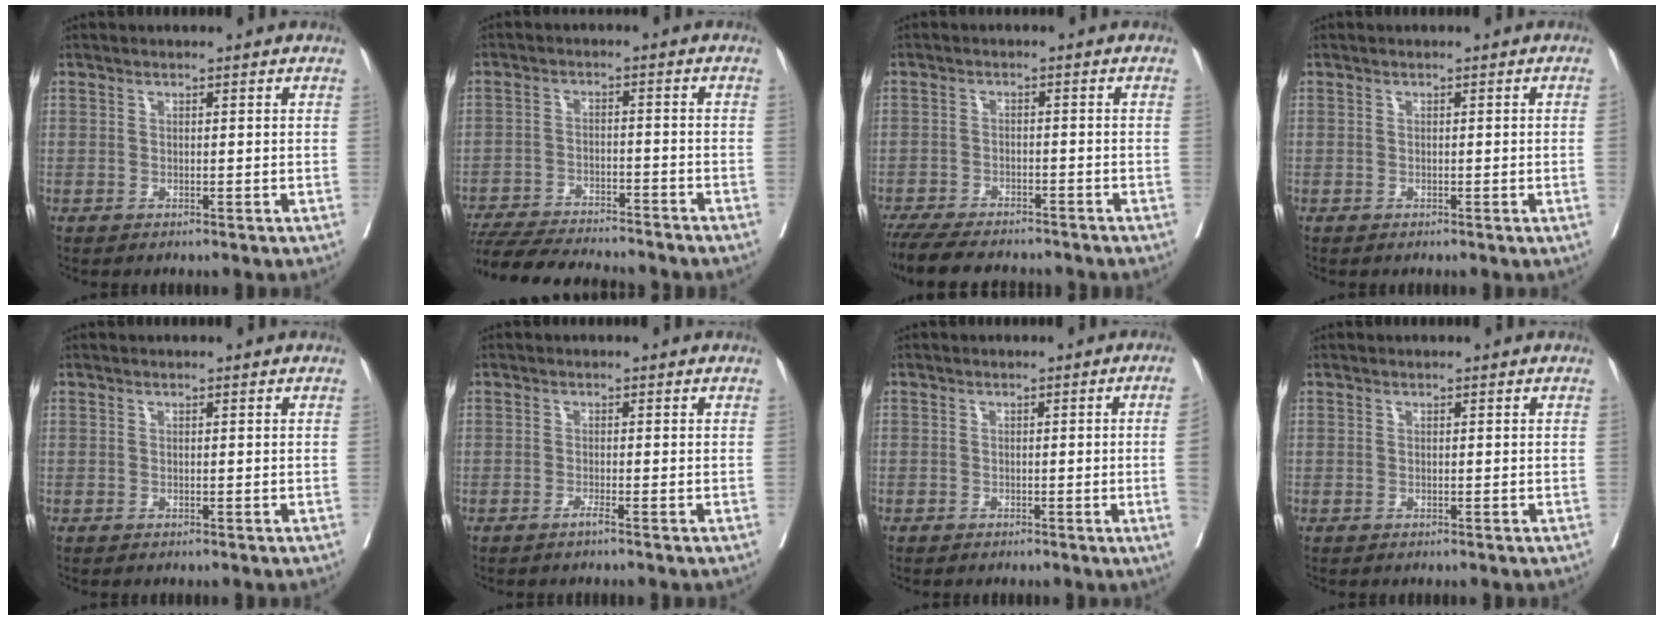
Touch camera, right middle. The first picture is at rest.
{"total": 16.0, "force": [-14.6, 1.9, 6.2], "torque": [-0.113, -0.022, -0.216]}
{"total": 13.2, "force": [-11.5, 3.1, 5.6], "torque": [-0.112, -0.018, -0.168]}
{"total": 0.7, "force": [-0.1, -0.2, 0.6], "torque": [-0.008, 0.000, 0.001]}
{"total": 0.0}
{"total": 1.0, "force": [-0.7, -0.4, 0.6], "torque": [-0.014, -0.002, -0.014]}
{"total": 3.5, "force": [-0.6, -1.4, 3.2], "torque": [-0.039, -0.006, -0.009]}
{"total": 0.0}